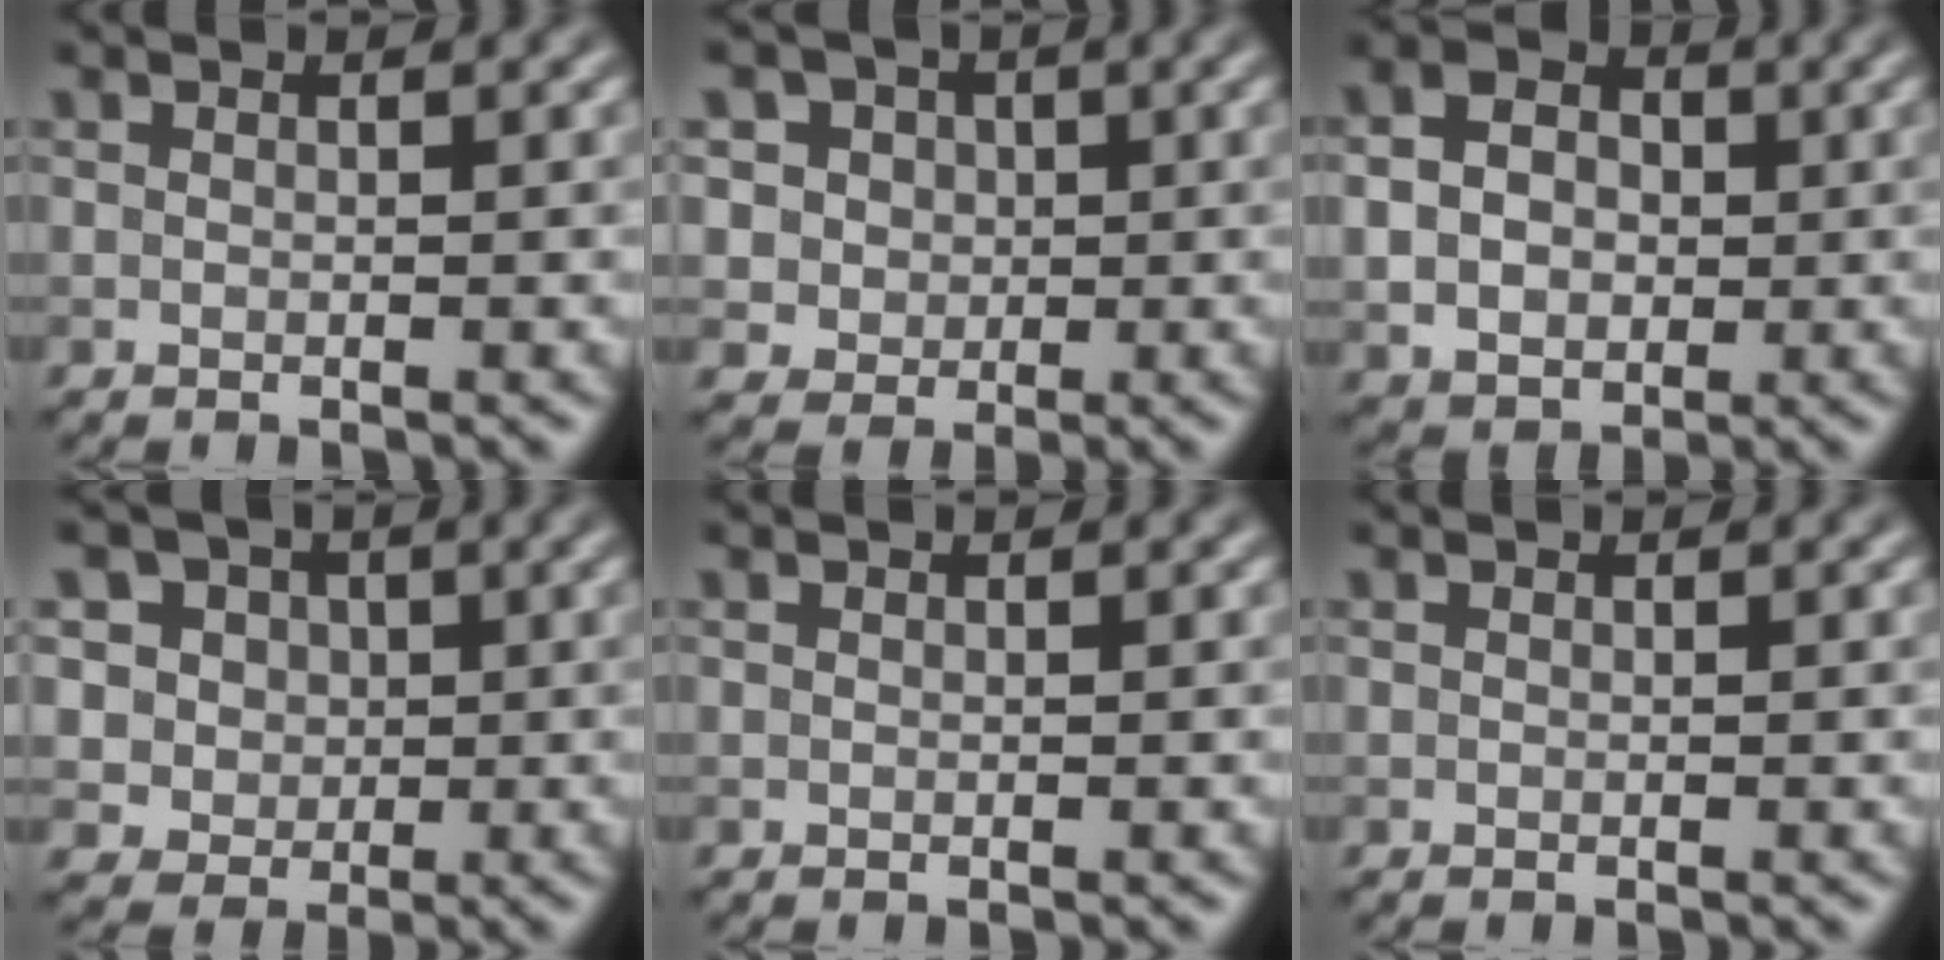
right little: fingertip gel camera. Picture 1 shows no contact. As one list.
[{"total": 6.6, "force": [2.7, 5.5, 2.5], "torque": [-0.038, 0.017, 0.028]}, {"total": 5.2, "force": [0.3, 4.1, 3.2], "torque": [-0.071, 0.004, -0.002]}, {"total": 7.3, "force": [3.0, 6.1, 2.8], "torque": [-0.048, 0.016, 0.027]}, {"total": 0.0}, {"total": 0.0}]